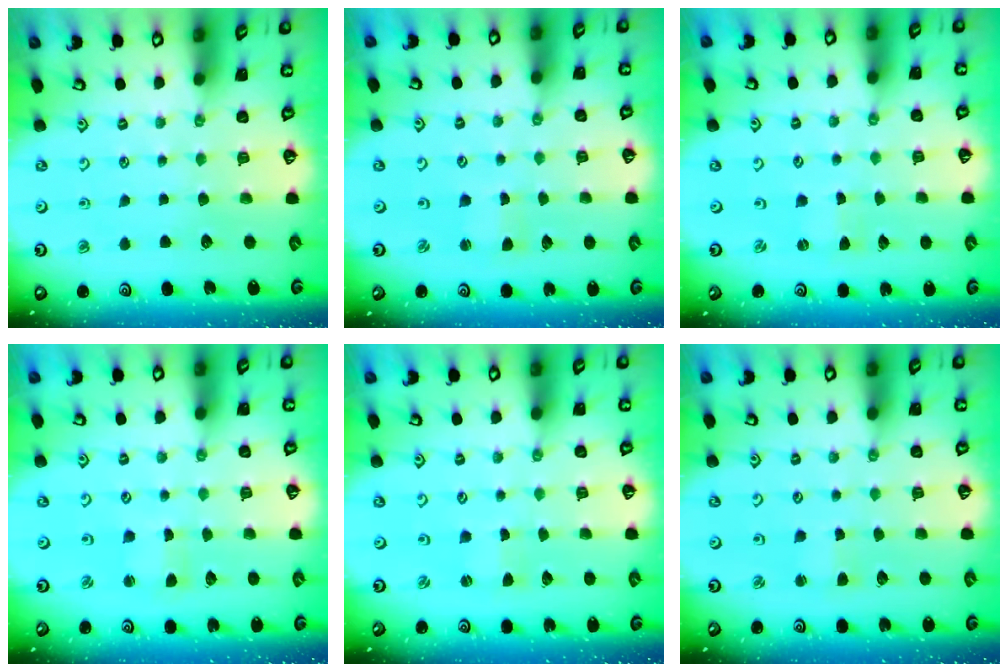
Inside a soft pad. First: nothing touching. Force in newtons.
{"total": 0.9, "press": 0.9, "slide": 0.1}
{"total": 0.0}
{"total": 2.2, "press": 2.2, "slide": 0.2}
{"total": 0.0}
{"total": 2.4, "press": 2.3, "slide": 0.3}